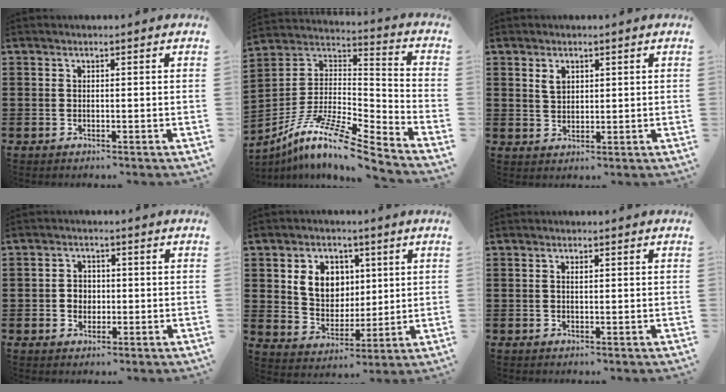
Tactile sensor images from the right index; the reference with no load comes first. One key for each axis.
{"total": 11.1, "fx": -8.4, "fy": 1.3, "fz": 7.0, "tx": -0.139, "ty": 0.003, "tz": -0.171}
{"total": 2.4, "fx": 1.2, "fy": 1.5, "fz": 1.3, "tx": -0.031, "ty": 0.005, "tz": 0.023}
{"total": 2.5, "fx": -0.4, "fy": 2.3, "fz": 0.9, "tx": -0.024, "ty": 0.008, "tz": -0.011}
{"total": 7.5, "fx": 2.3, "fy": 6.3, "fz": 3.3, "tx": -0.076, "ty": 0.015, "tz": 0.040}
{"total": 0.9, "fx": 0.1, "fy": 0.3, "fz": 0.8, "tx": -0.016, "ty": 0.001, "tz": 0.002}